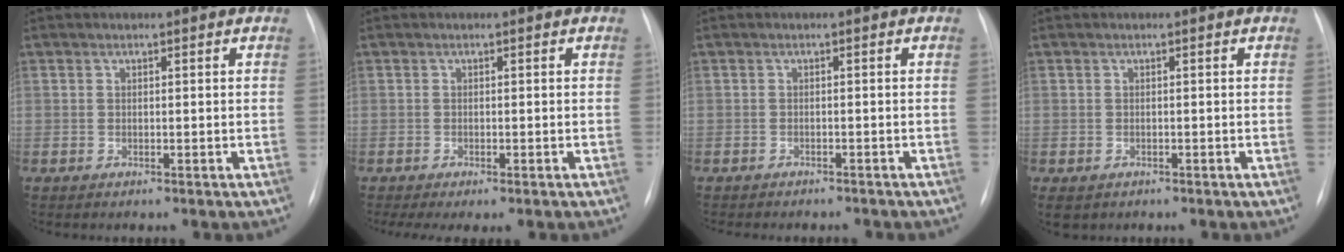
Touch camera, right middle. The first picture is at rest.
{"total": 4.2, "force": [-3.1, 1.0, 2.8], "torque": [-0.041, -0.013, -0.043]}
{"total": 6.8, "force": [-6.1, 2.0, 2.4], "torque": [-0.029, 0.000, -0.069]}
{"total": 3.1, "force": [-1.8, 2.2, 1.1], "torque": [-0.015, -0.002, -0.024]}